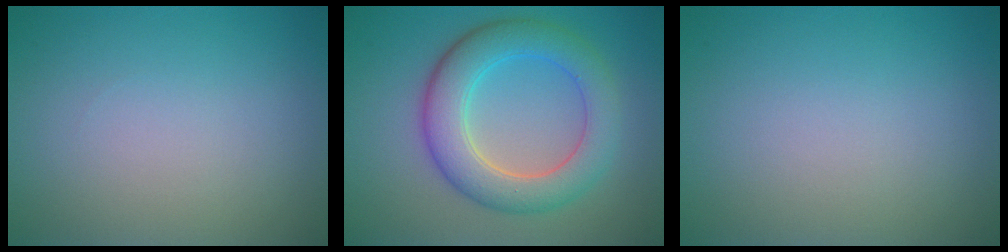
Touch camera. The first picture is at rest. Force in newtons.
{"total": 6.5, "press": 6.4, "slide": 0.5}
{"total": 0.0}